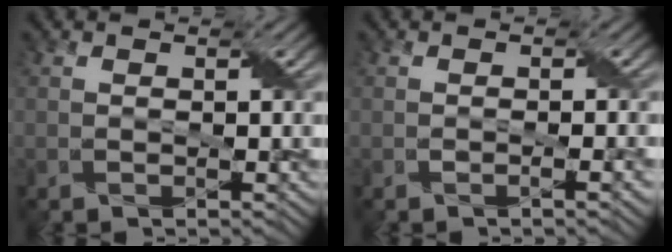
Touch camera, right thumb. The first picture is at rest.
{"total": 1.2, "force": [-0.4, 0.0, 1.1], "torque": [-0.021, 0.002, -0.007]}